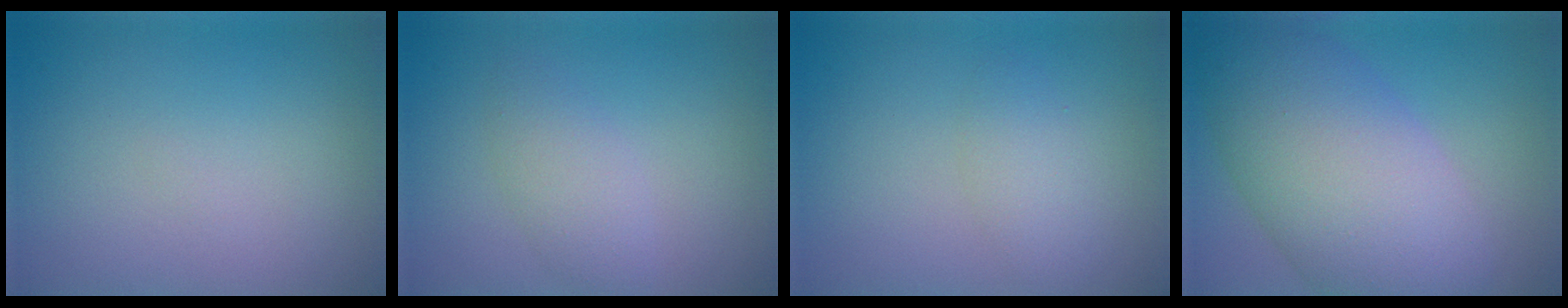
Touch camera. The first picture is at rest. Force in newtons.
{"total": 2.4, "press": 2.4, "slide": 0.1}
{"total": 1.8, "press": 1.8, "slide": 0.1}
{"total": 10.9, "press": 10.9, "slide": 0.2}